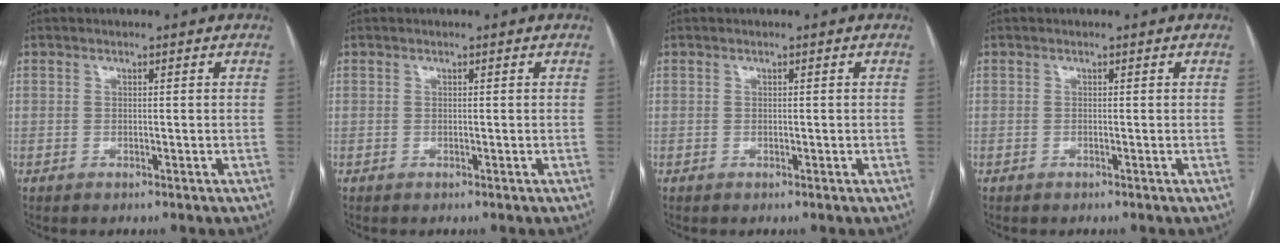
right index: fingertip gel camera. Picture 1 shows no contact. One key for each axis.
{"total": 0.0}
{"total": 0.0}
{"total": 0.0}